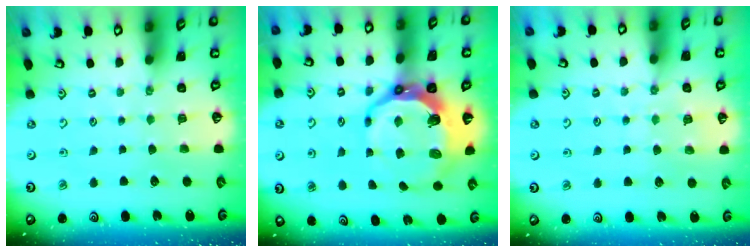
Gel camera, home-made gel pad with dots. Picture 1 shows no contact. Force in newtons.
{"total": 13.4, "press": 12.4, "slide": 5.0}
{"total": 7.9, "press": 7.9, "slide": 0.8}